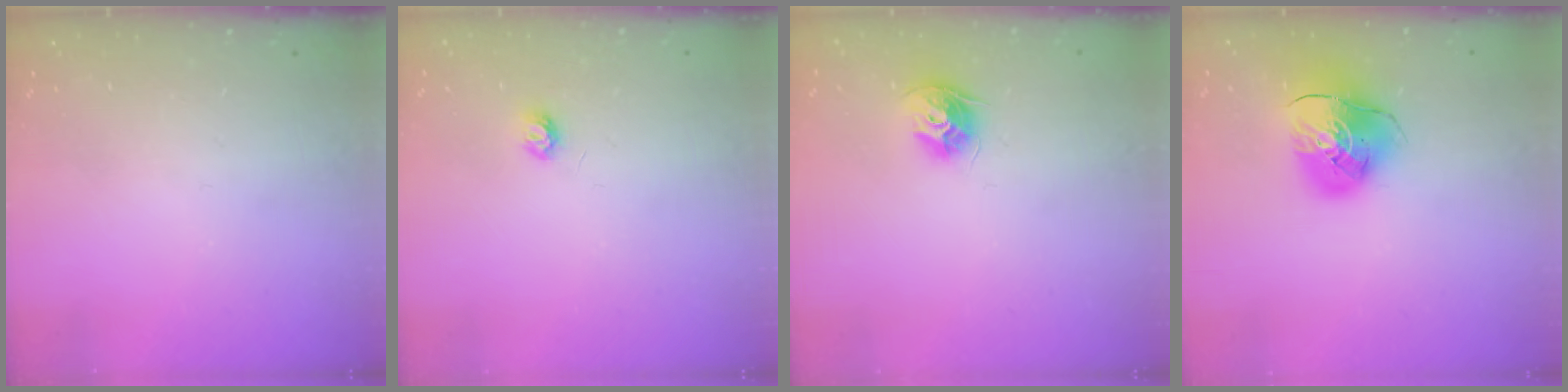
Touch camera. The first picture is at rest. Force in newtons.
{"total": 3.4, "press": 3.4, "slide": 0.3}
{"total": 9.5, "press": 9.5, "slide": 0.3}
{"total": 10.6, "press": 10.5, "slide": 1.2}